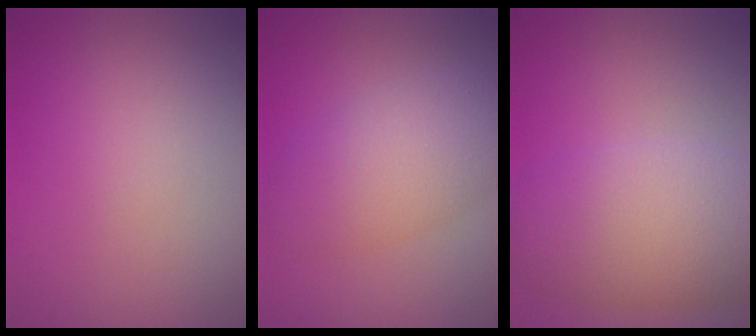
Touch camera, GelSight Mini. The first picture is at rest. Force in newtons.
{"total": 5.7, "press": 5.7, "slide": 0.3}
{"total": 8.3, "press": 8.3, "slide": 0.2}